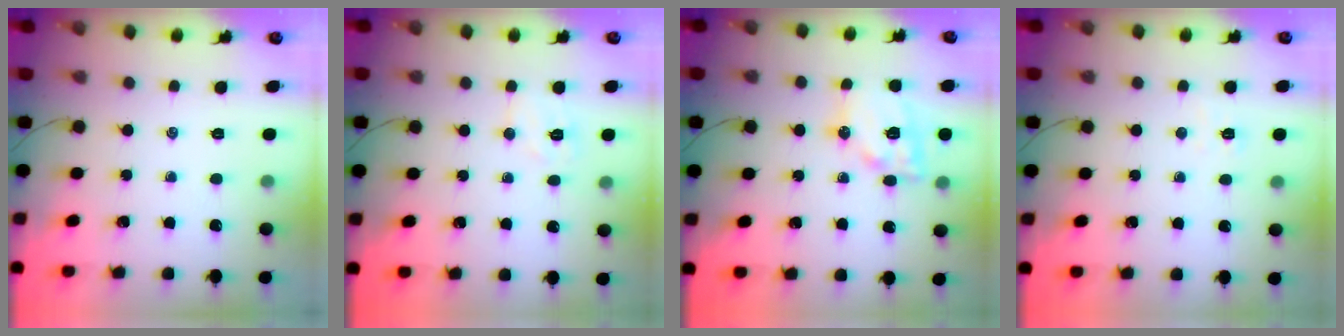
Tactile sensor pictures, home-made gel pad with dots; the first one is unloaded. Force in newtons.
{"total": 5.8, "press": 5.7, "slide": 1.0}
{"total": 14.2, "press": 14.0, "slide": 1.9}
{"total": 2.3, "press": 2.2, "slide": 0.7}